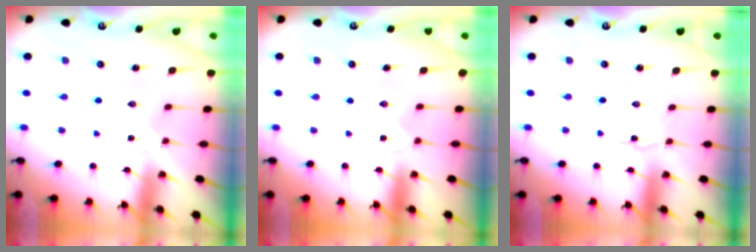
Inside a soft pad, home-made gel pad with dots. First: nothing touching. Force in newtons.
{"total": 1.2, "press": 1.2, "slide": 0.1}
{"total": 1.0, "press": 1.0, "slide": 0.1}